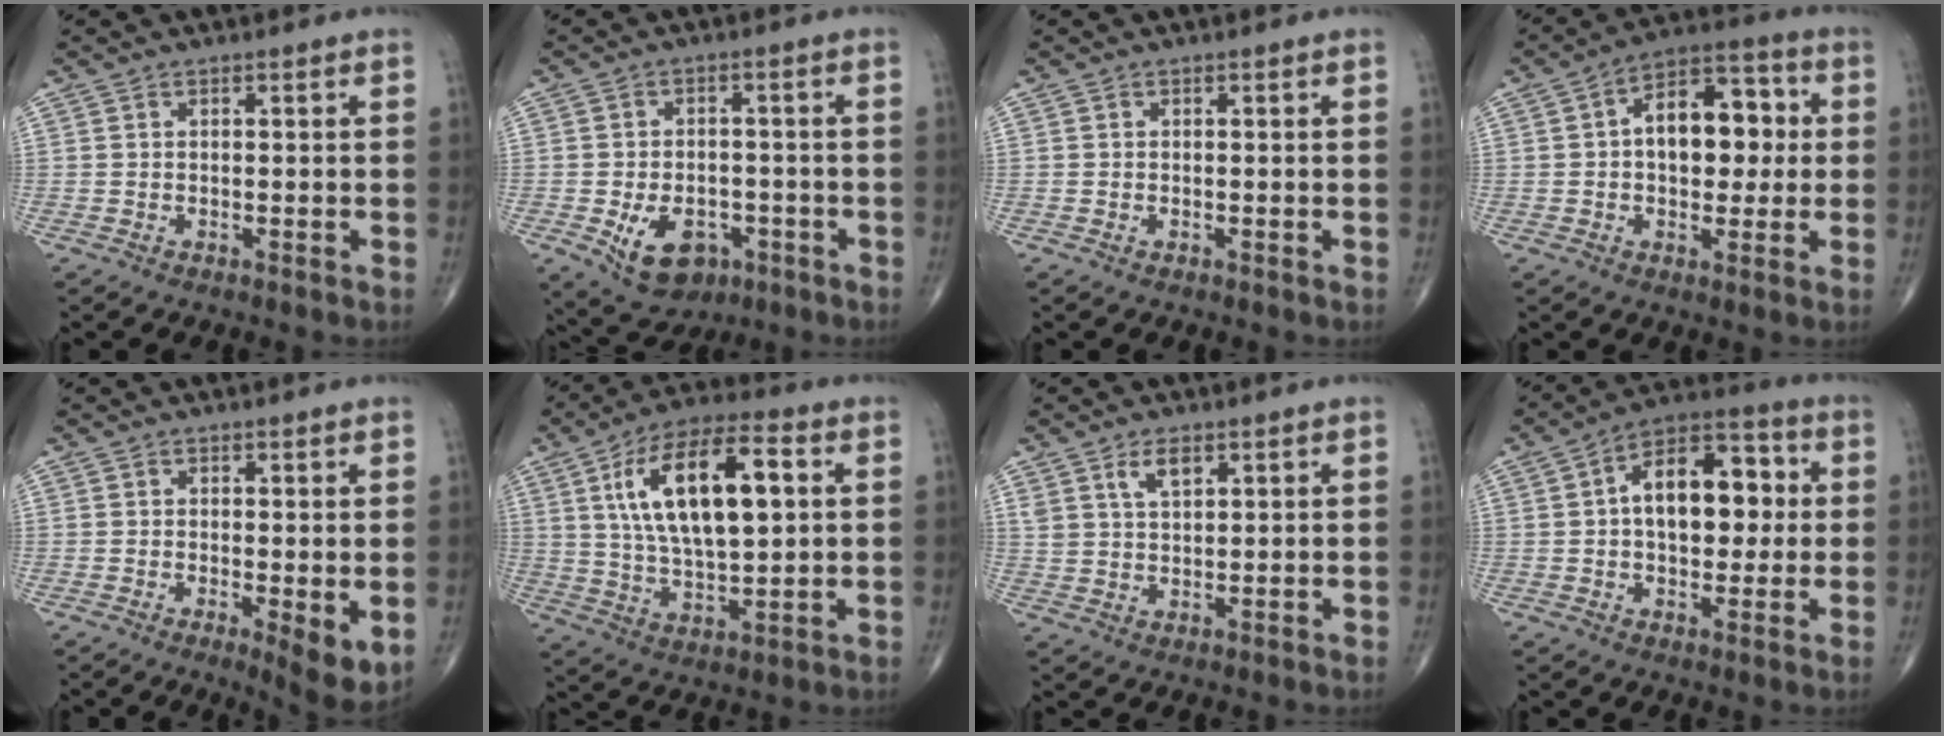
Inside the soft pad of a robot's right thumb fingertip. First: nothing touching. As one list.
[{"total": 10.0, "force": [-3.9, 6.7, 6.3], "torque": [-0.081, 0.013, -0.048]}, {"total": 0.0}, {"total": 13.4, "force": [1.3, 8.0, 10.6], "torque": [-0.122, 0.027, 0.012]}, {"total": 4.4, "force": [-0.6, 1.4, 4.1], "torque": [-0.059, -0.014, -0.011]}, {"total": 19.3, "force": [4.9, 8.2, 16.8], "torque": [-0.283, 0.003, 0.085]}, {"total": 4.4, "force": [2.5, 2.1, 3.0], "torque": [-0.047, -0.014, 0.051]}, {"total": 15.0, "force": [1.7, 8.7, 12.1], "torque": [-0.154, 0.027, 0.019]}]